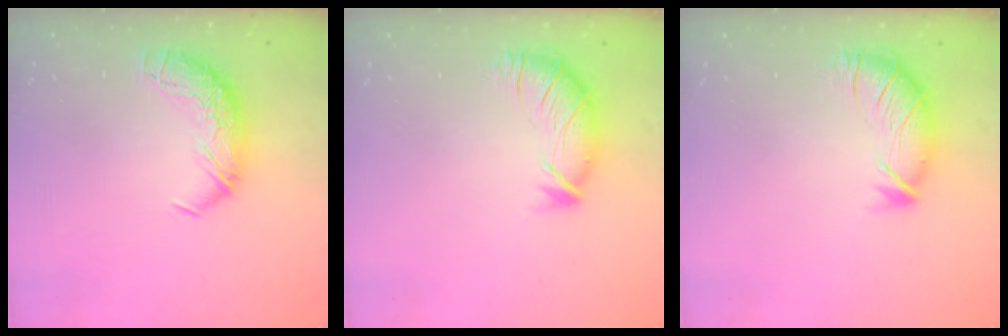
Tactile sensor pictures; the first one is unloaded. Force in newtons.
{"total": 2.9, "press": 2.0, "slide": 2.0}
{"total": 2.9, "press": 2.0, "slide": 2.0}